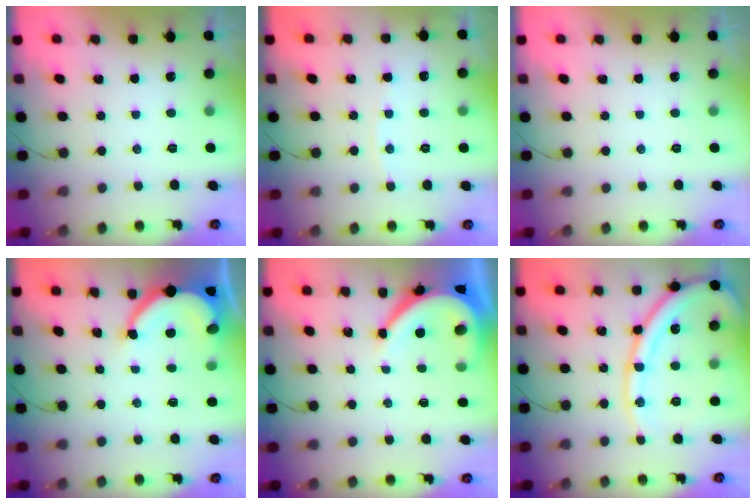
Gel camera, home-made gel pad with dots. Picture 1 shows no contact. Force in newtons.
{"total": 3.2, "press": 3.2, "slide": 0.4}
{"total": 0.0}
{"total": 7.3, "press": 7.3, "slide": 0.8}
{"total": 9.3, "press": 9.2, "slide": 1.2}
{"total": 16.6, "press": 16.5, "slide": 1.9}